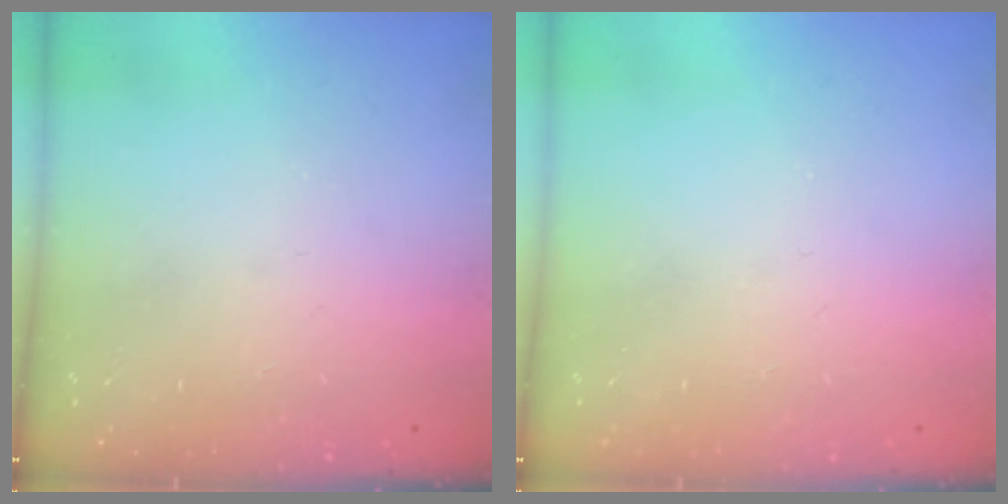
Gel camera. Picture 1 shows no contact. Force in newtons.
{"total": 0.0}